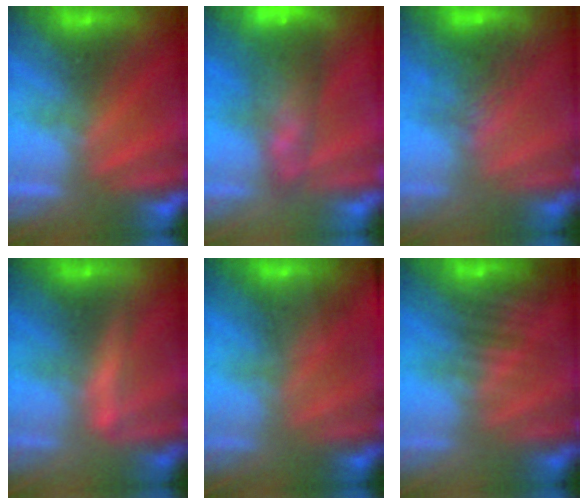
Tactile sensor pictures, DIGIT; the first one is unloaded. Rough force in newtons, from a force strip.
{"total": 7.8}
{"total": 7.5}
{"total": 2.1}
{"total": 4.5}
{"total": 4.9}